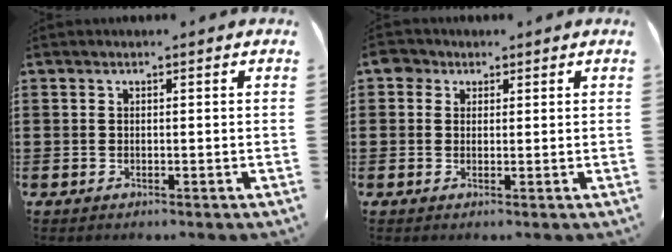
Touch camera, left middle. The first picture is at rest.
{"total": 2.5, "force": [1.3, 1.9, 0.9], "torque": [-0.026, 0.010, 0.023]}